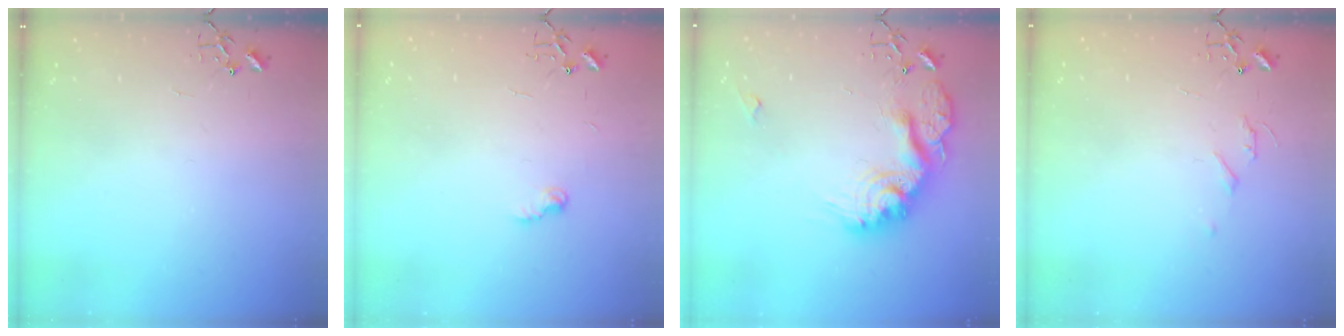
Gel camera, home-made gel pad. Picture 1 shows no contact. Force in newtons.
{"total": 5.0, "press": 4.9, "slide": 0.7}
{"total": 19.5, "press": 19.5, "slide": 1.0}
{"total": 5.0, "press": 5.0, "slide": 0.7}